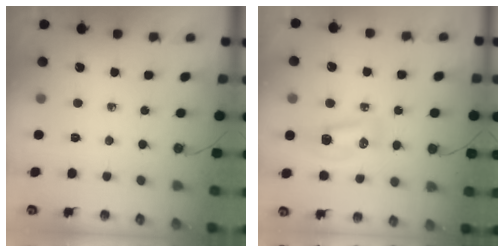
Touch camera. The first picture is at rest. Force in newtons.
{"total": 8.4, "press": 8.1, "slide": 2.5}